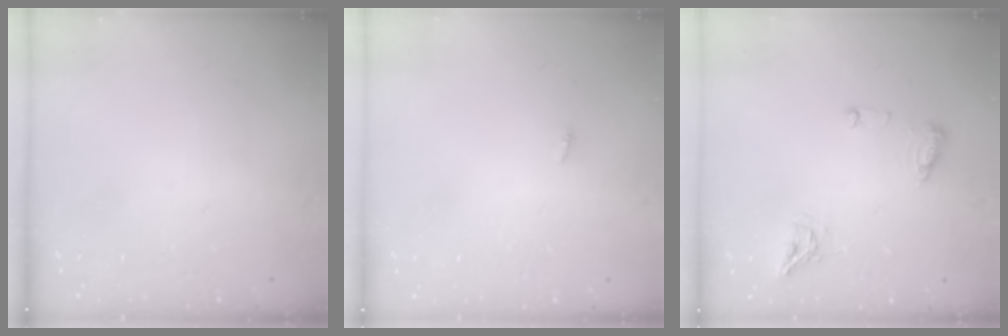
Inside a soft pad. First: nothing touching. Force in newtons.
{"total": 2.8, "press": 1.8, "slide": 2.2}
{"total": 8.8, "press": 8.8, "slide": 0.5}